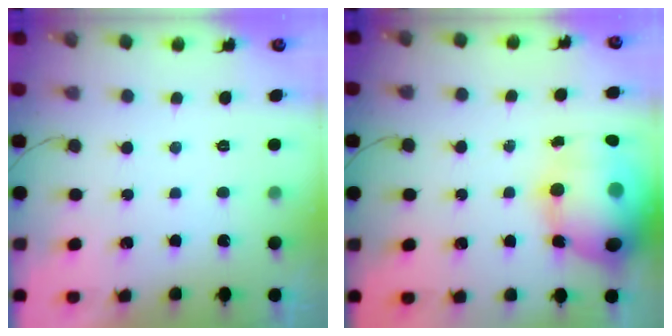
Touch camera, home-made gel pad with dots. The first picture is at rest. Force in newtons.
{"total": 22.4, "press": 22.0, "slide": 4.0}